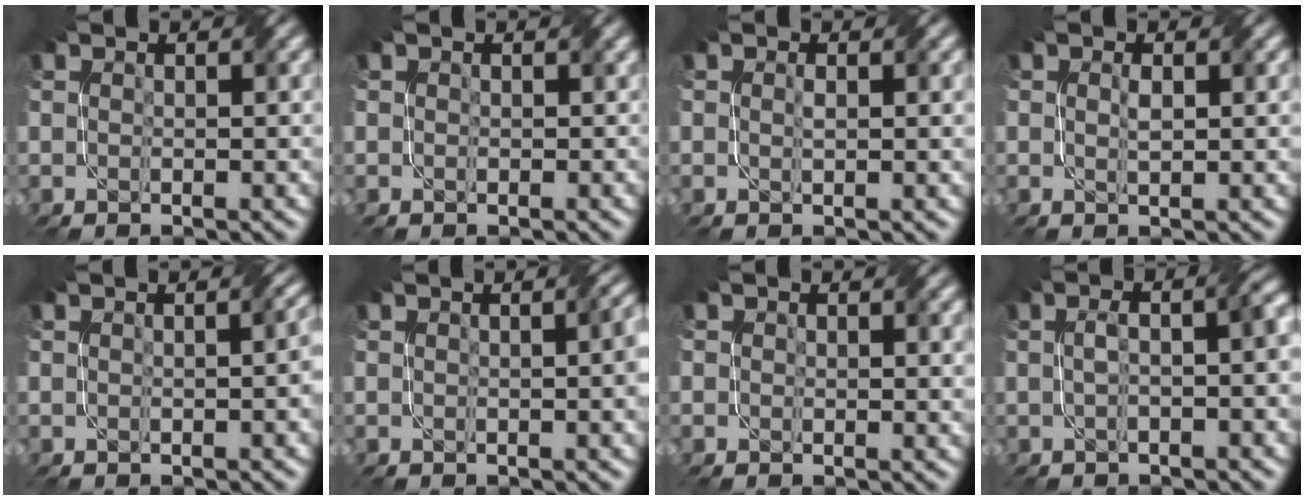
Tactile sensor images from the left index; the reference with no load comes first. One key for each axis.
{"total": 0.6, "fx": 0.3, "fy": 0.5, "fz": 0.1, "tx": 0.002, "ty": -0.002, "tz": 0.002}
{"total": 1.1, "fx": 0.2, "fy": 0.5, "fz": 1.0, "tx": -0.015, "ty": -0.002, "tz": 0.006}
{"total": 1.4, "fx": 0.2, "fy": 0.6, "fz": 1.2, "tx": -0.020, "ty": -0.002, "tz": 0.007}
{"total": 2.4, "fx": 0.1, "fy": 1.0, "fz": 2.1, "tx": -0.011, "ty": 0.007, "tz": 0.003}
{"total": 3.1, "fx": 0.2, "fy": 1.0, "fz": 2.9, "tx": -0.022, "ty": 0.011, "tz": 0.002}
{"total": 1.1, "fx": 0.6, "fy": 0.6, "fz": 0.7, "tx": -0.007, "ty": -0.005, "tz": 0.010}
{"total": 4.6, "fx": -0.2, "fy": 1.9, "fz": 4.2, "tx": -0.055, "ty": 0.009, "tz": 0.001}